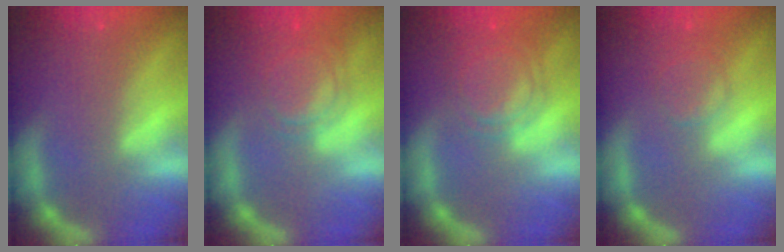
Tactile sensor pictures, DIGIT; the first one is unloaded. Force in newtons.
{"total": 5.6}
{"total": 6.0}
{"total": 2.9}